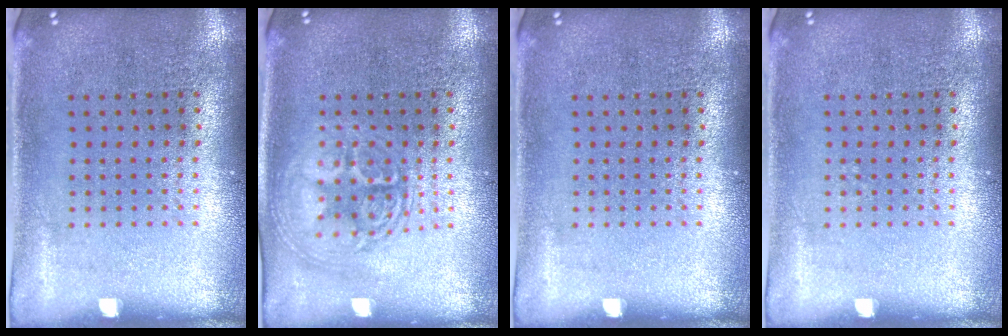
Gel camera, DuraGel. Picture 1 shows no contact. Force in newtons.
{"total": 2.8, "press": 2.7, "slide": 0.3}
{"total": 0.0}
{"total": 0.0}